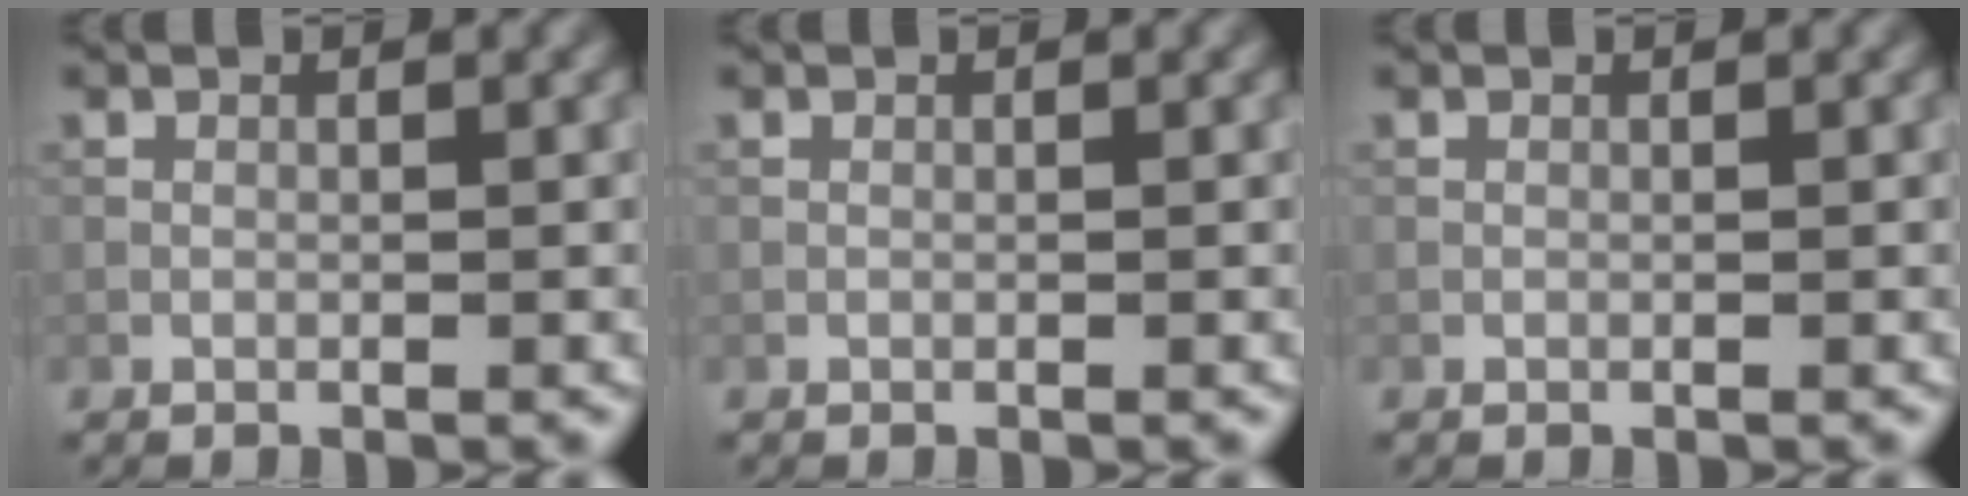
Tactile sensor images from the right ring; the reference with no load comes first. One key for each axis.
{"total": 0.0}
{"total": 0.0}